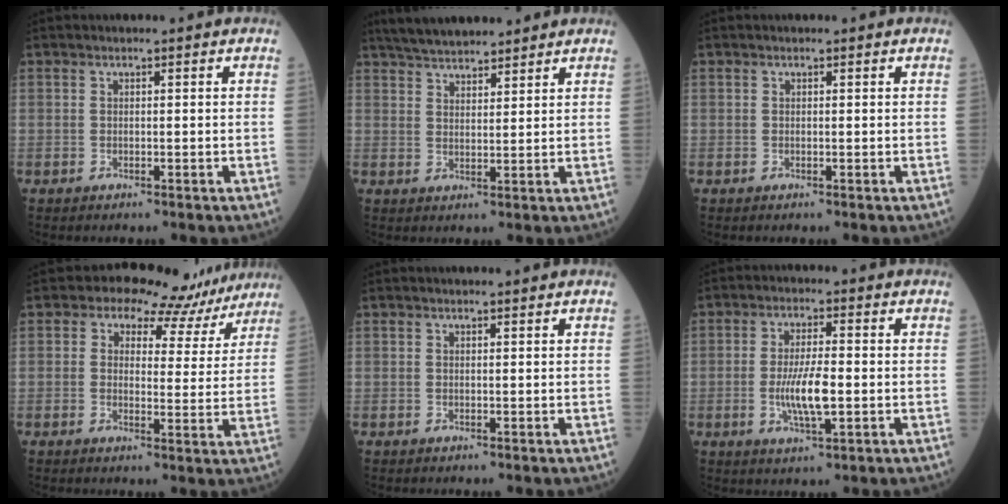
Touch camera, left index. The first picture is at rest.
{"total": 9.1, "force": [8.2, 2.0, 3.4], "torque": [-0.049, 0.025, 0.135]}
{"total": 0.0}
{"total": 10.3, "force": [8.4, 5.5, 2.3], "torque": [0.001, 0.009, 0.075]}
{"total": 1.3, "force": [1.3, 0.1, 0.4], "torque": [-0.001, 0.009, 0.019]}
{"total": 6.4, "force": [-1.1, 1.2, 6.2], "torque": [-0.119, -0.008, -0.020]}